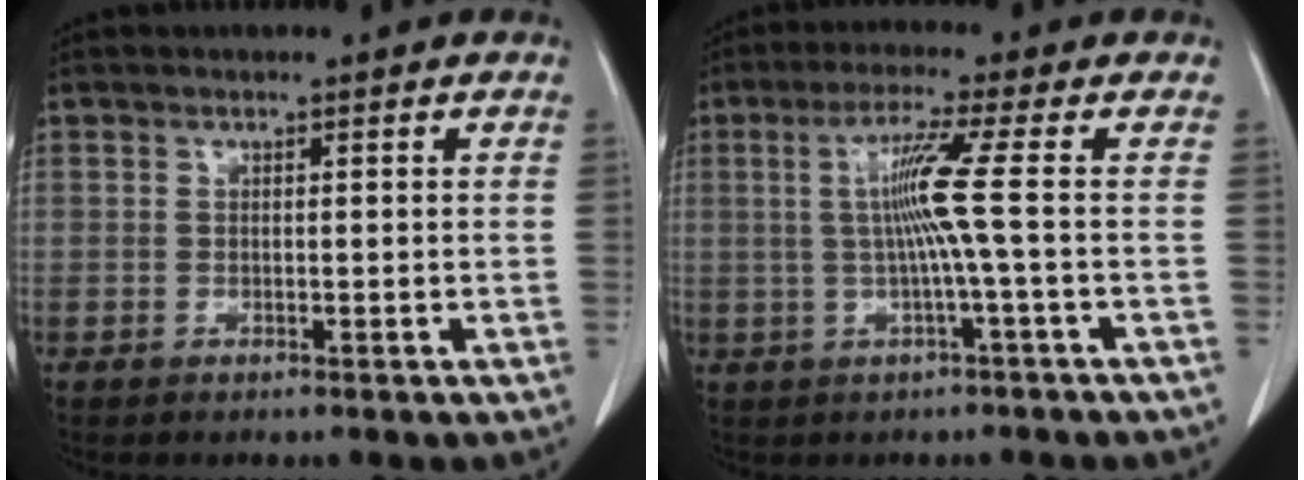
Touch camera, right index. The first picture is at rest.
{"total": 6.5, "force": [0.1, -1.8, 6.2], "torque": [-0.123, 0.008, 0.008]}